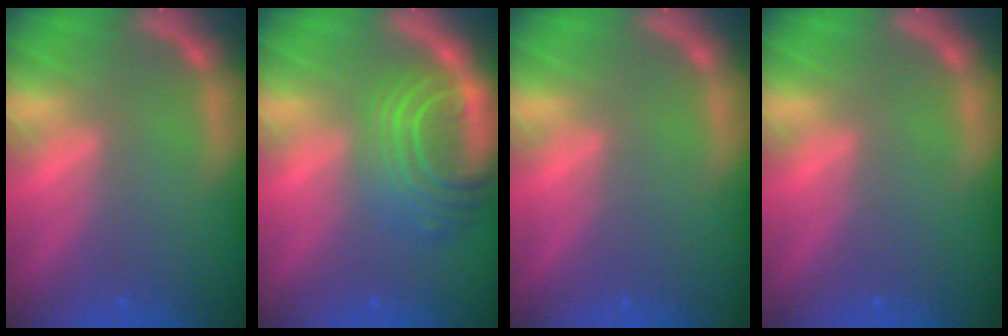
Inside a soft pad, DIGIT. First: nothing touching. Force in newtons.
{"total": 8.5}
{"total": 0.0}
{"total": 0.0}